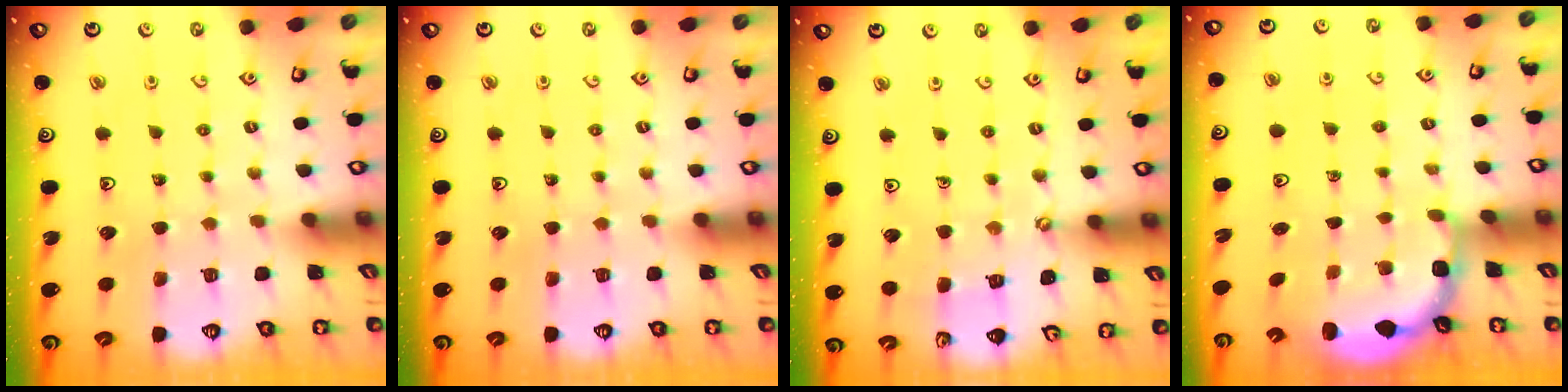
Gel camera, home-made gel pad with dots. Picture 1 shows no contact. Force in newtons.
{"total": 0.0}
{"total": 3.9, "press": 3.9, "slide": 0.4}
{"total": 2.7, "press": 2.4, "slide": 1.4}